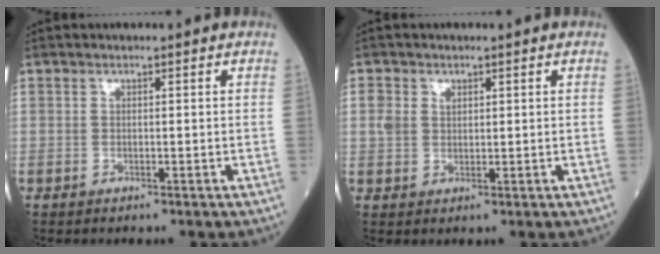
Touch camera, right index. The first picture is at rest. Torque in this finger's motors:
{"motor_torque": [0.00, -0.06, 0.04, 0.02]}